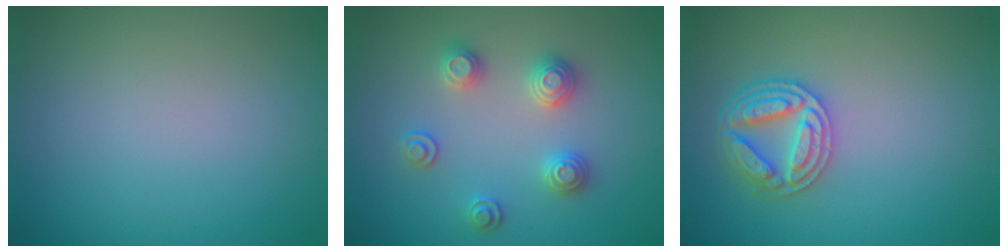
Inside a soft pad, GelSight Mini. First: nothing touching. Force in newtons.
{"total": 2.9, "press": 2.8, "slide": 0.8}
{"total": 4.0, "press": 3.8, "slide": 1.3}